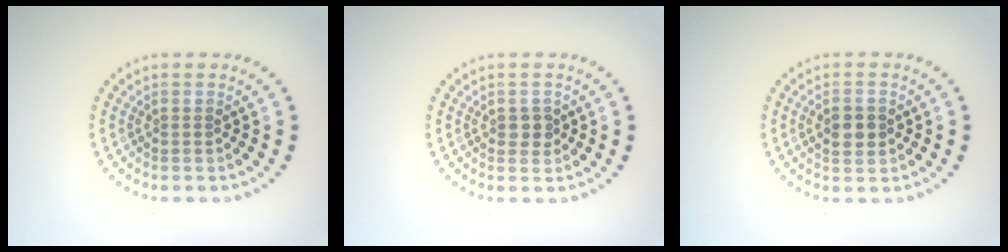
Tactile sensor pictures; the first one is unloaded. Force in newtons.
{"total": 1.4, "press": 1.4, "slide": 0.2}
{"total": 2.9, "press": 2.9, "slide": 0.1}